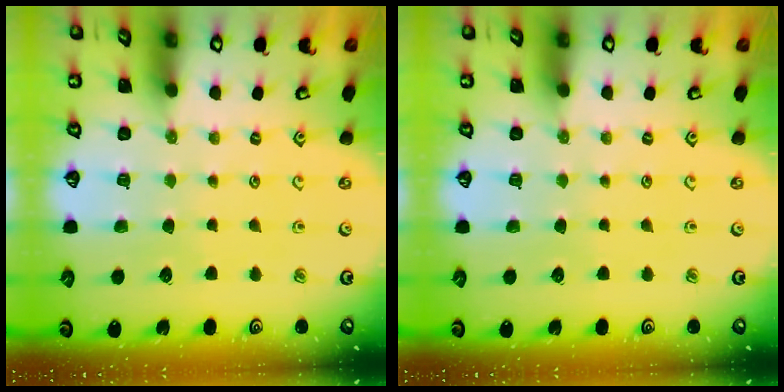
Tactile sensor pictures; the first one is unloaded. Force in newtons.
{"total": 0.0}